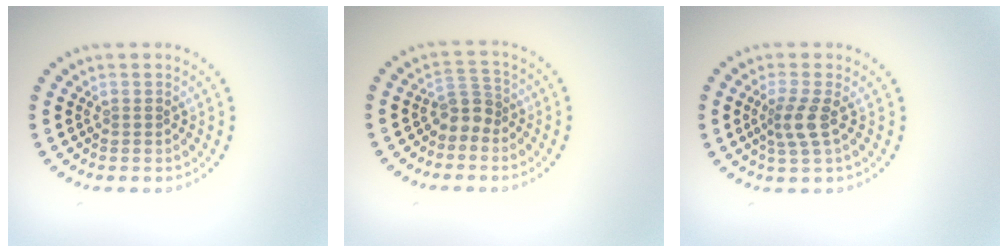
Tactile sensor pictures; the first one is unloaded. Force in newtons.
{"total": 2.2, "press": 1.7, "slide": 1.3}
{"total": 2.4, "press": 1.9, "slide": 1.5}